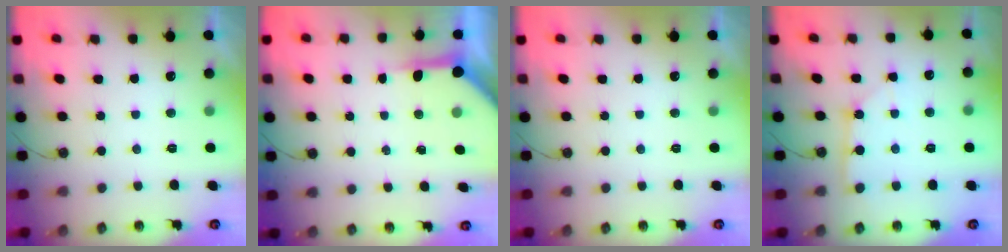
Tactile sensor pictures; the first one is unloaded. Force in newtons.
{"total": 7.0, "press": 7.0, "slide": 0.6}
{"total": 0.0}
{"total": 2.3, "press": 2.3, "slide": 0.2}